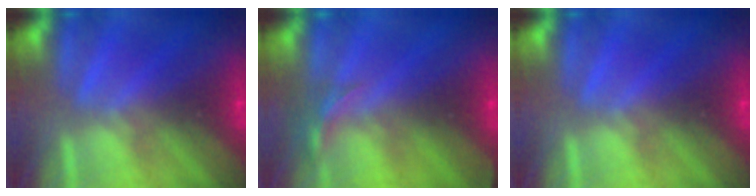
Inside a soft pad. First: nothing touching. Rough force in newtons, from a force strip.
{"total": 2.9}
{"total": 0.0}